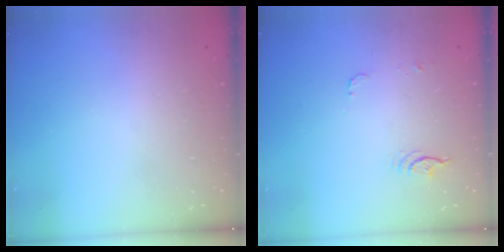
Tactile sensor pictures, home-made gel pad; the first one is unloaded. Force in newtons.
{"total": 14.3, "press": 5.9, "slide": 13.1}